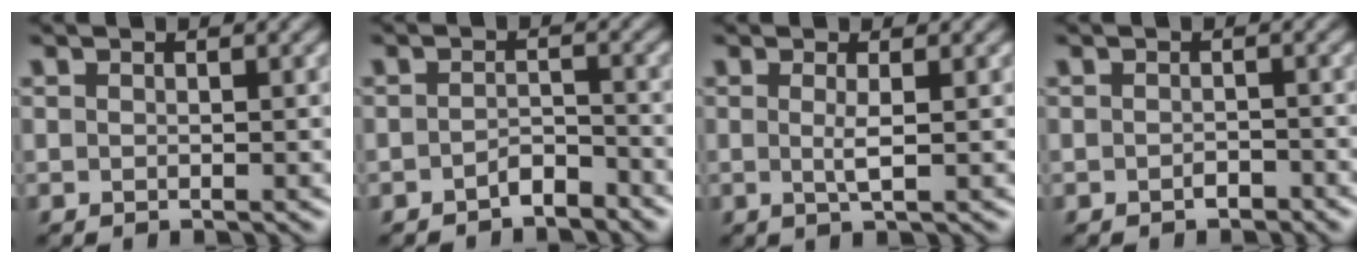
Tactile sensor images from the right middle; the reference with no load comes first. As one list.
[{"total": 1.8, "force": [-1.5, 0.6, 0.8], "torque": [-0.014, 0.007, -0.028]}, {"total": 1.6, "force": [0.1, 0.2, 1.6], "torque": [-0.033, -0.002, -0.001]}, {"total": 1.0, "force": [-0.6, 0.5, 0.5], "torque": [-0.008, 0.000, -0.011]}]